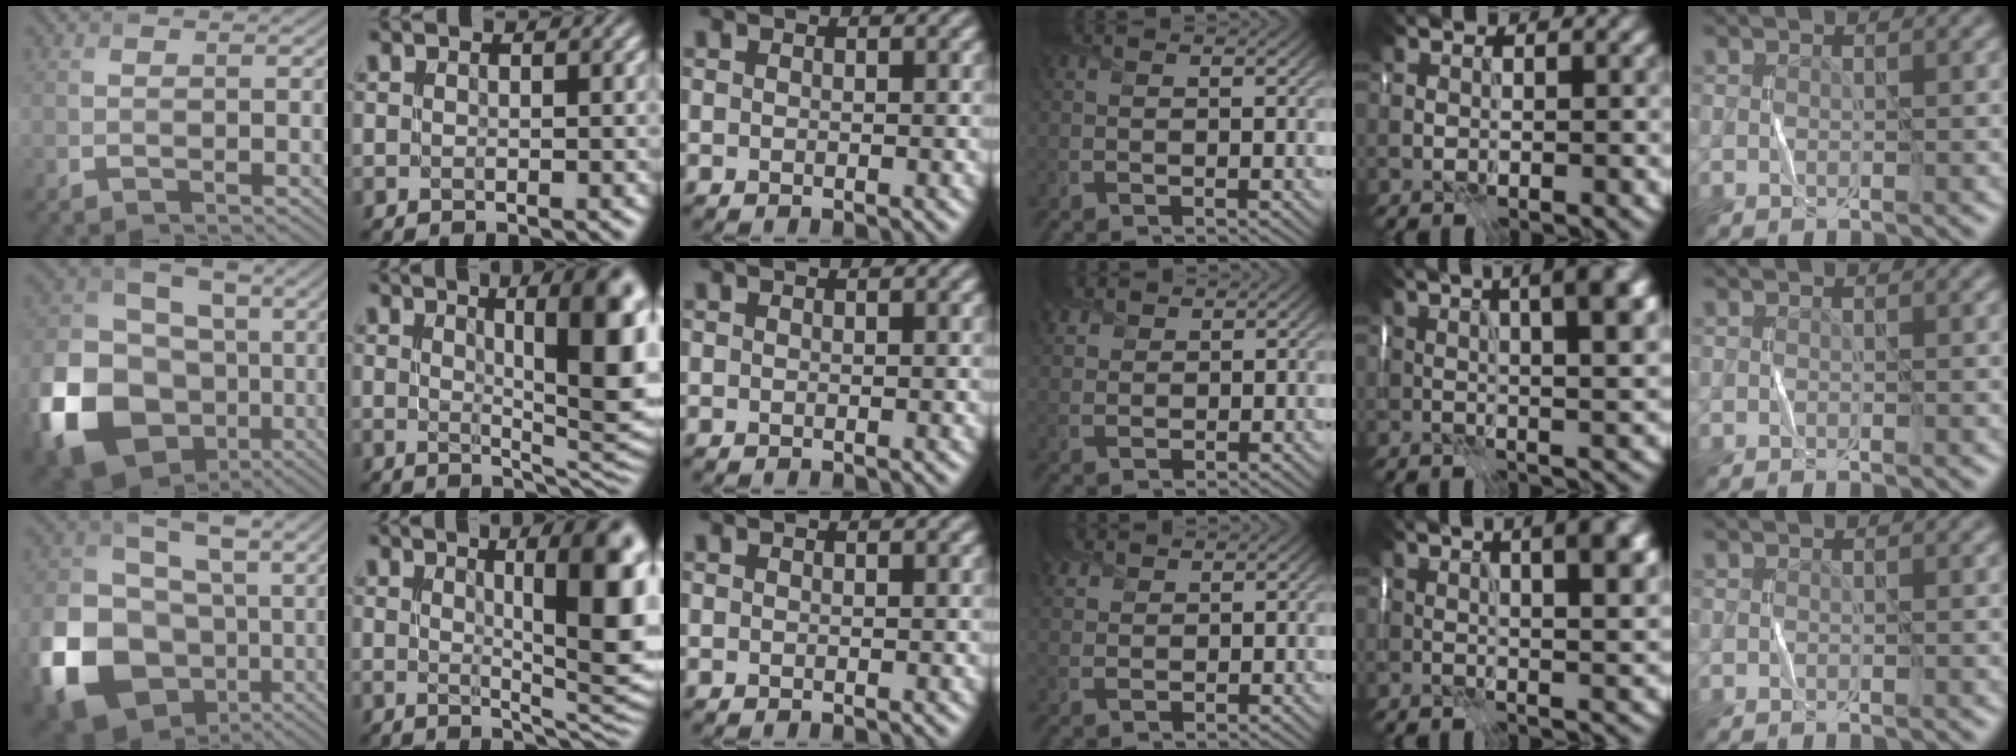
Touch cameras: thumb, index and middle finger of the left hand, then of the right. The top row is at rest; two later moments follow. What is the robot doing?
{"motion": "fold", "object": "scarf"}